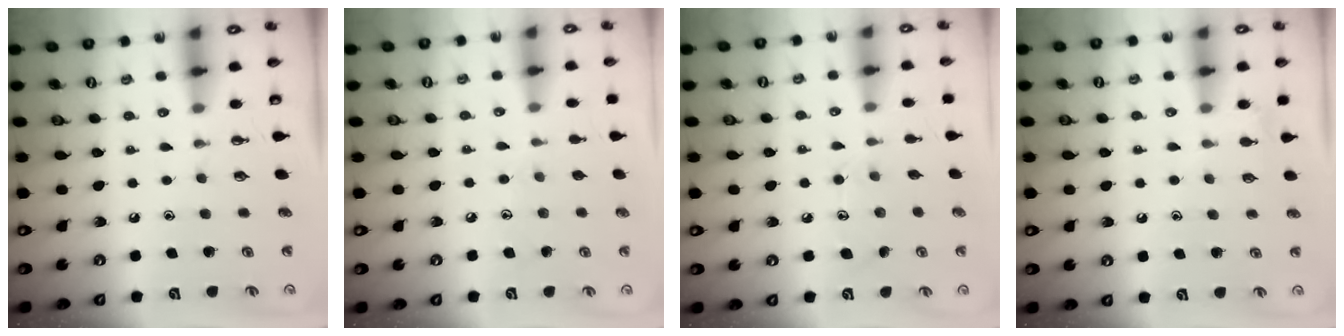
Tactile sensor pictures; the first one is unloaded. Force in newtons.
{"total": 5.4, "press": 5.4, "slide": 0.4}
{"total": 9.7, "press": 9.6, "slide": 0.7}
{"total": 6.5, "press": 6.5, "slide": 0.3}